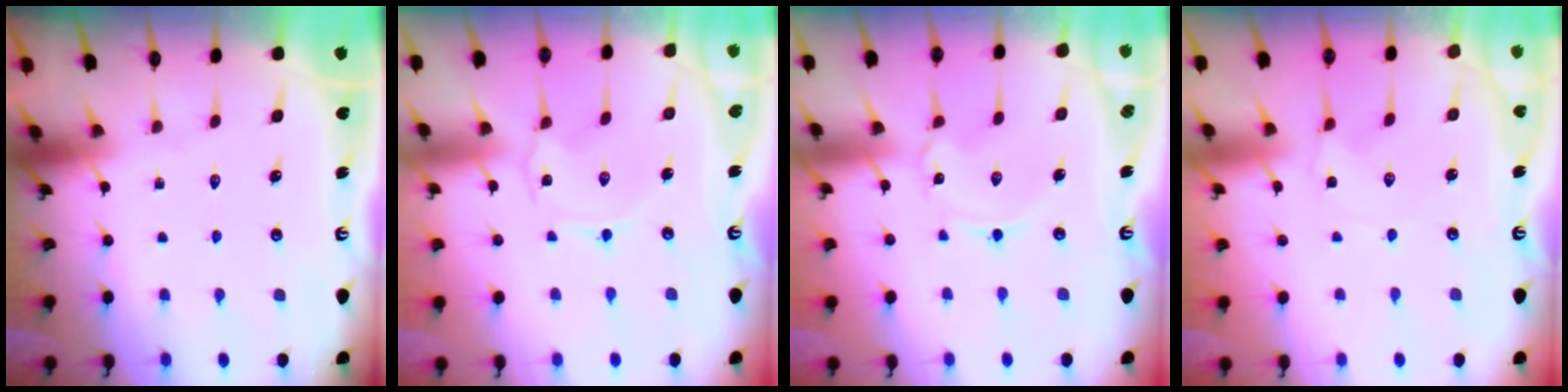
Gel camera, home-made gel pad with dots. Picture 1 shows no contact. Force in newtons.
{"total": 1.3, "press": 1.2, "slide": 0.2}
{"total": 1.6, "press": 1.6, "slide": 0.2}
{"total": 1.8, "press": 1.8, "slide": 0.3}